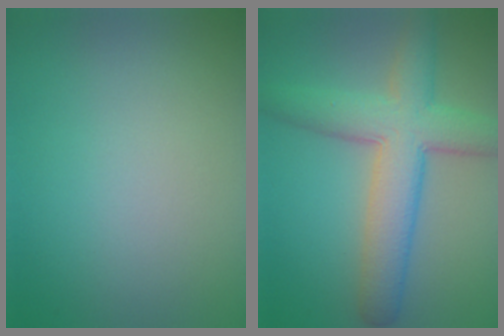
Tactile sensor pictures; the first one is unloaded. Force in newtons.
{"total": 7.2, "press": 7.2, "slide": 0.3}